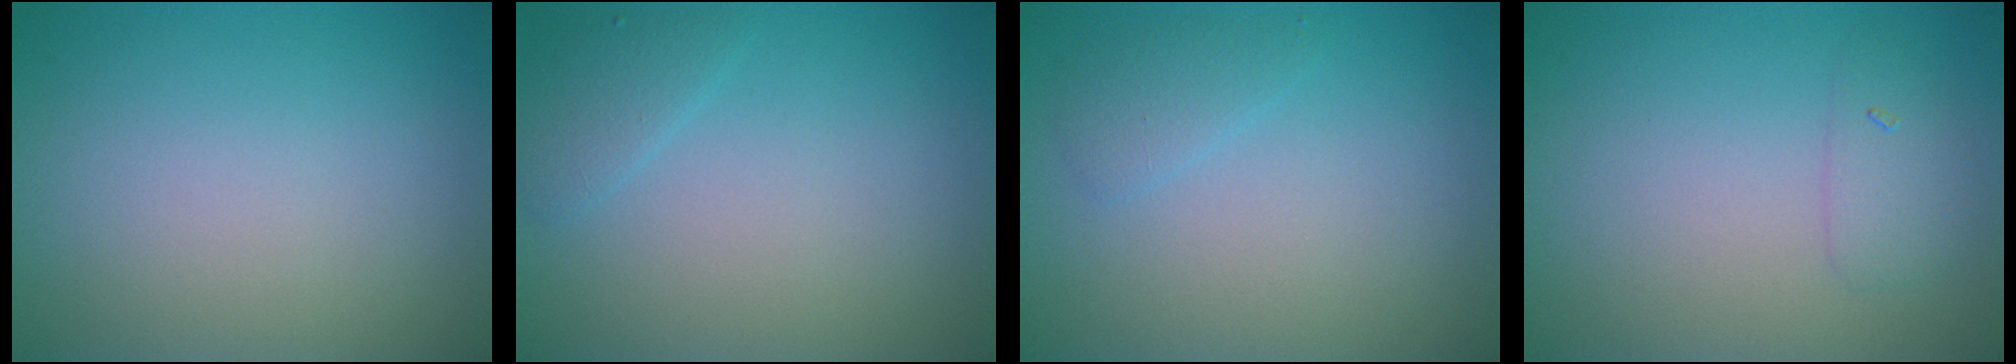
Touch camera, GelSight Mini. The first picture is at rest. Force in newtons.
{"total": 1.4, "press": 1.4, "slide": 0.1}
{"total": 1.3, "press": 1.3, "slide": 0.0}
{"total": 1.5, "press": 1.5, "slide": 0.0}